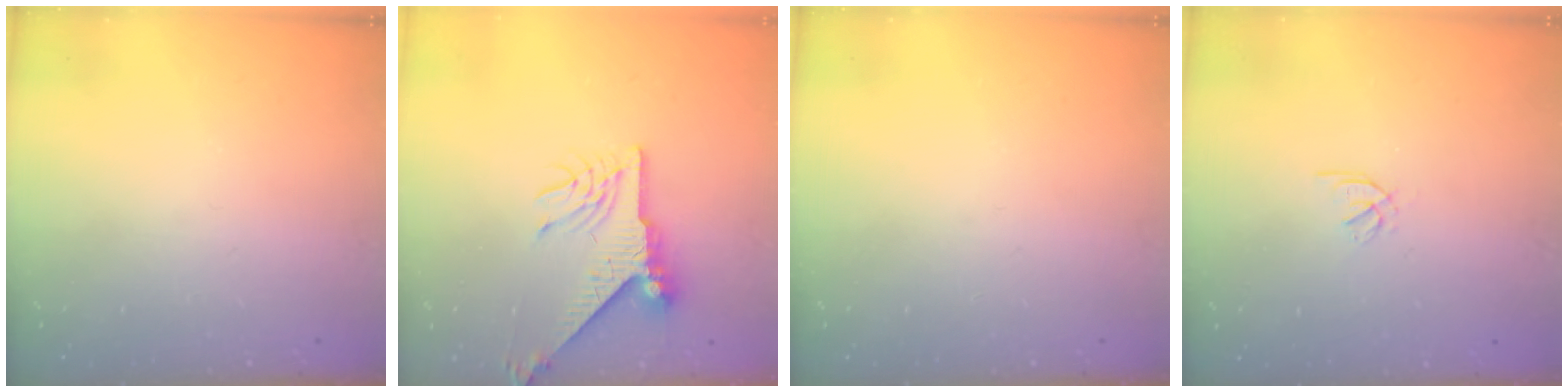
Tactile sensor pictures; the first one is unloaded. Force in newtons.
{"total": 9.9, "press": 9.8, "slide": 1.1}
{"total": 0.0}
{"total": 1.5, "press": 1.4, "slide": 0.5}